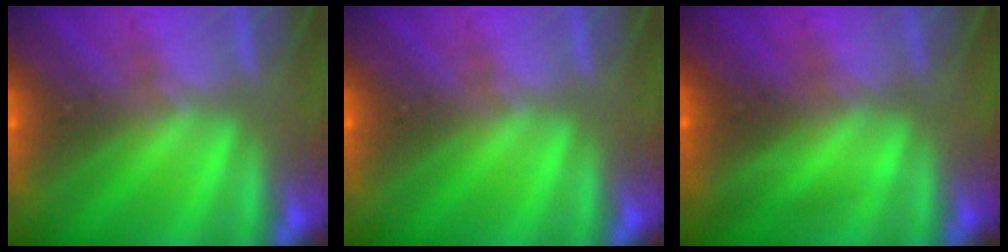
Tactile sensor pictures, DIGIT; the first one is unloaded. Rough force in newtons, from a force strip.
{"total": 0.0}
{"total": 1.6}